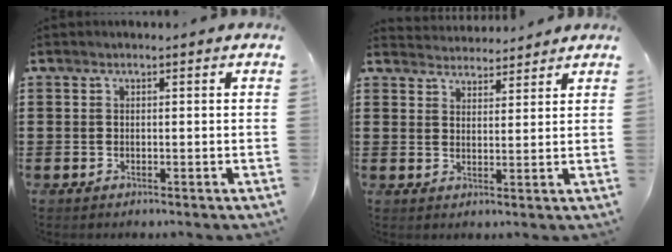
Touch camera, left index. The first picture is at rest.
{"total": 3.1, "force": [3.1, 0.3, -0.4], "torque": [-0.002, -0.011, 0.058]}